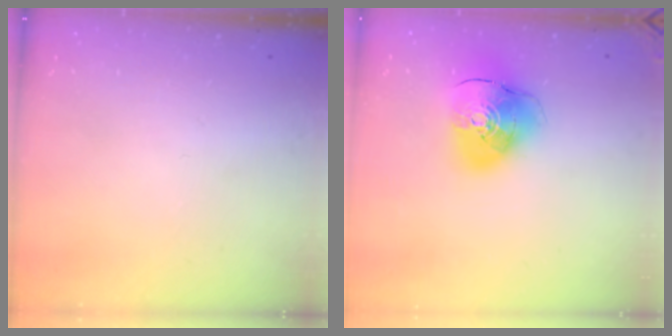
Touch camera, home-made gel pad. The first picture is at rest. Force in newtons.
{"total": 14.4, "press": 14.2, "slide": 2.1}